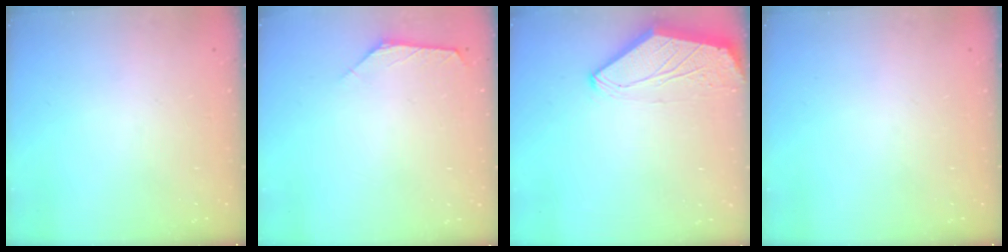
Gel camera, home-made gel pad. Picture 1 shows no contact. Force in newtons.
{"total": 1.6, "press": 1.5, "slide": 0.4}
{"total": 0.0}
{"total": 0.0}